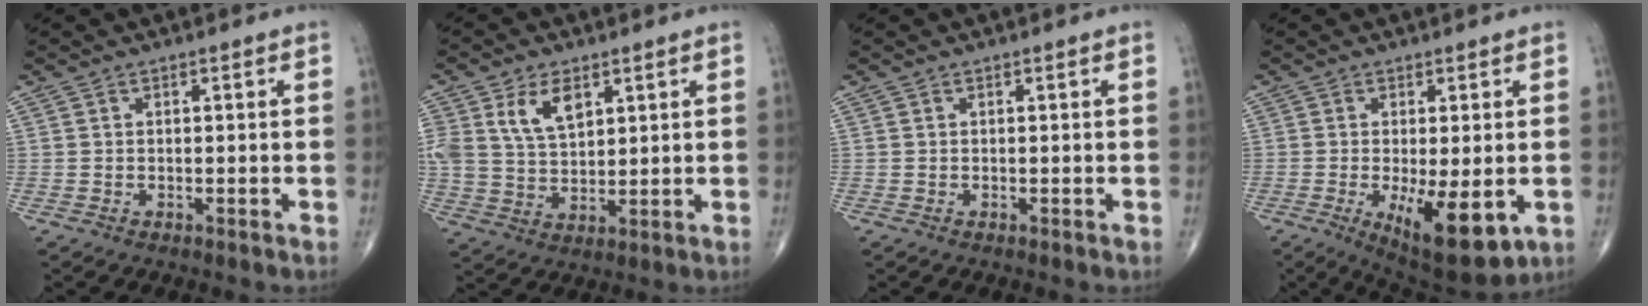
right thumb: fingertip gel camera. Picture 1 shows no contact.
{"total": 8.8, "force": [3.9, 5.2, 5.9], "torque": [-0.098, -0.014, 0.081]}
{"total": 0.0}
{"total": 12.2, "force": [-3.4, 4.1, 10.9], "torque": [-0.166, -0.023, -0.038]}